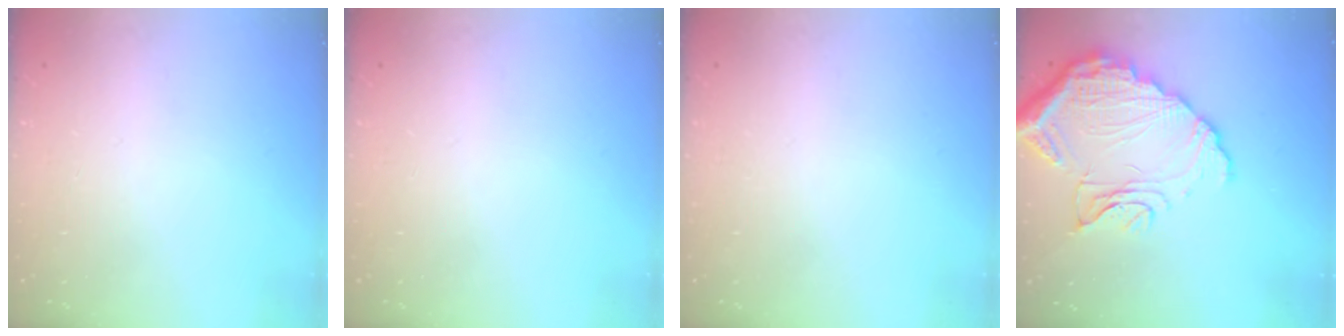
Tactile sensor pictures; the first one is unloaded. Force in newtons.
{"total": 0.0}
{"total": 0.0}
{"total": 15.5, "press": 15.4, "slide": 1.2}